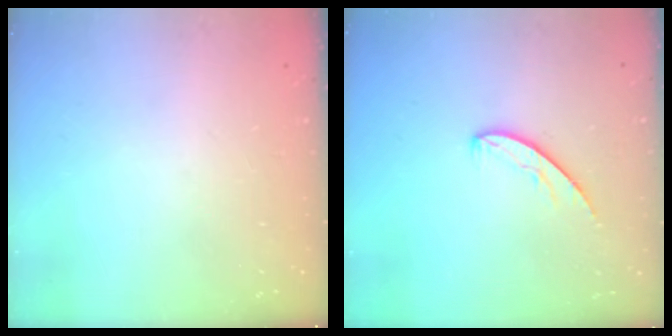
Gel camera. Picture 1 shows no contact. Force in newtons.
{"total": 6.0, "press": 6.0, "slide": 0.4}